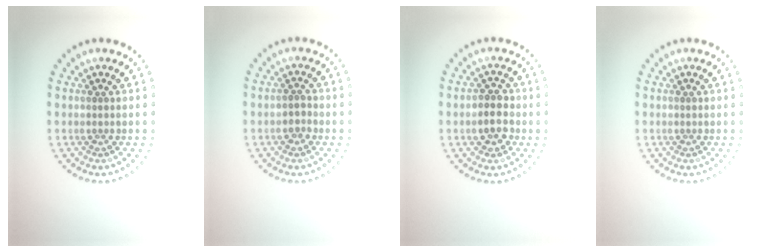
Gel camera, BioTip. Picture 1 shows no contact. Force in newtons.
{"total": 0.8, "press": 0.8, "slide": 0.2}
{"total": 2.7, "press": 2.7, "slide": 0.6}
{"total": 0.0}